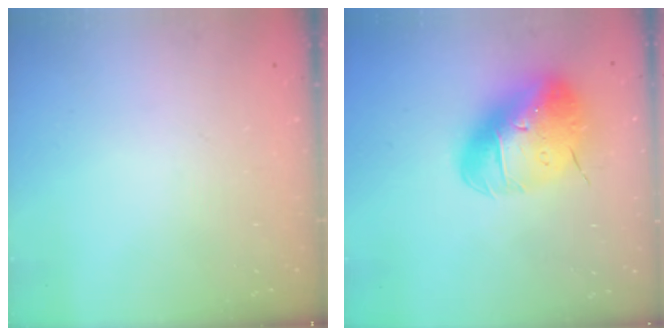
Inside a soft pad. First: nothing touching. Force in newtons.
{"total": 20.4, "press": 20.2, "slide": 3.2}